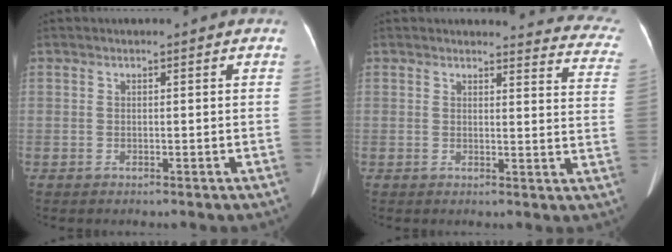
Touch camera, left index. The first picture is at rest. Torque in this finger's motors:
{"motor_torque": [0.45, -0.74, 0.06, 0.00]}